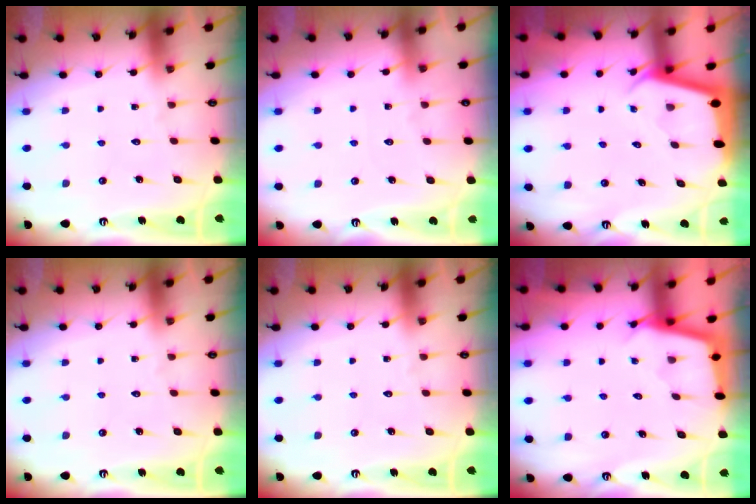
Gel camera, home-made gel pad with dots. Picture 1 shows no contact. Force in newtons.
{"total": 2.4, "press": 2.4, "slide": 0.3}
{"total": 2.3, "press": 2.3, "slide": 0.4}
{"total": 0.0}
{"total": 0.0}
{"total": 2.5, "press": 2.5, "slide": 0.2}